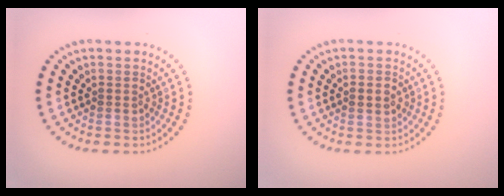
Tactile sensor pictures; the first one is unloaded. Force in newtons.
{"total": 1.8, "press": 1.8, "slide": 0.1}